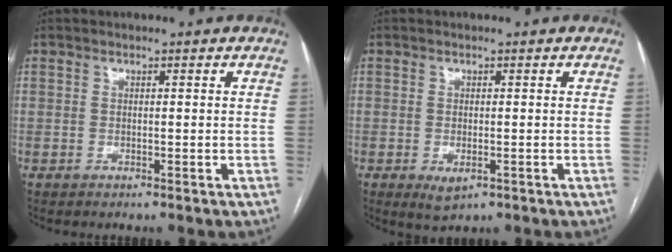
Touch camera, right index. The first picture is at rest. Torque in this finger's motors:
{"motor_torque": [0.55, -0.31, 0.12, 0.00]}